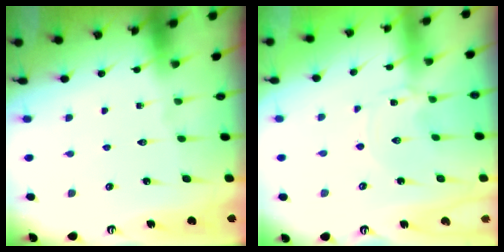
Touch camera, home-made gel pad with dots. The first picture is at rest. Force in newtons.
{"total": 0.0}